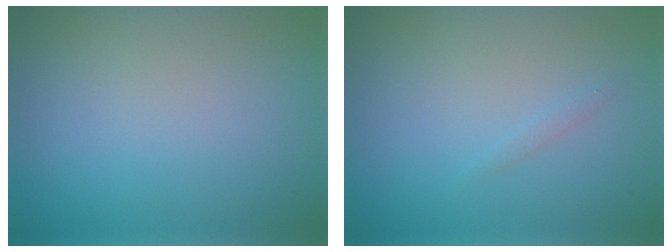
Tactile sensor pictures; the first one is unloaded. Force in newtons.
{"total": 1.1, "press": 1.1, "slide": 0.2}